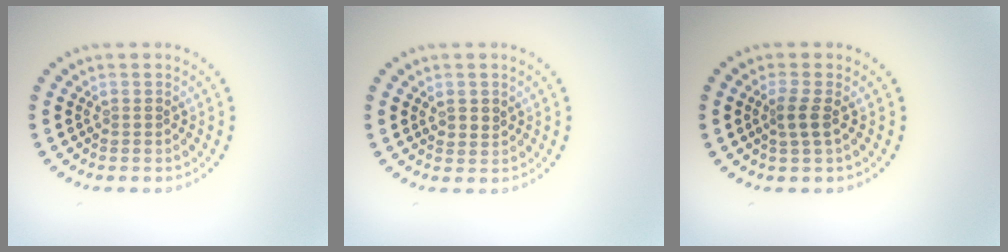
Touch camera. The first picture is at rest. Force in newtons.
{"total": 1.4, "press": 1.2, "slide": 0.7}
{"total": 1.7, "press": 1.4, "slide": 1.0}